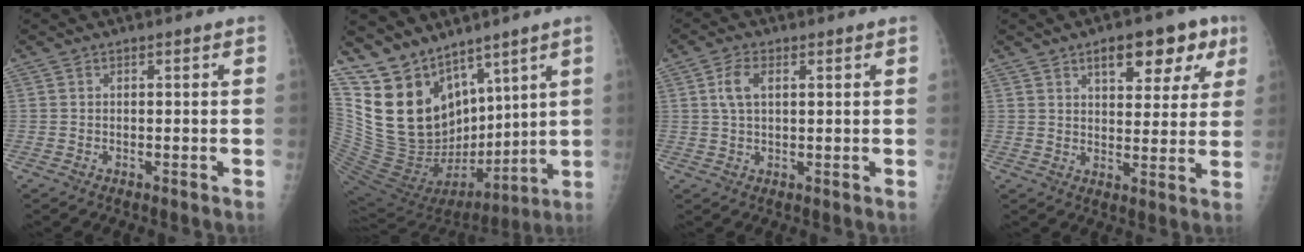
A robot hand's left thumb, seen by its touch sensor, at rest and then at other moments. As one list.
[{"total": 20.0, "force": [12.4, 10.9, 11.2], "torque": [-0.164, -0.066, 0.254]}, {"total": 4.4, "force": [1.3, 2.3, 3.5], "torque": [-0.075, 0.007, 0.026]}, {"total": 11.7, "force": [6.2, 5.7, 8.2], "torque": [-0.065, -0.012, 0.081]}]